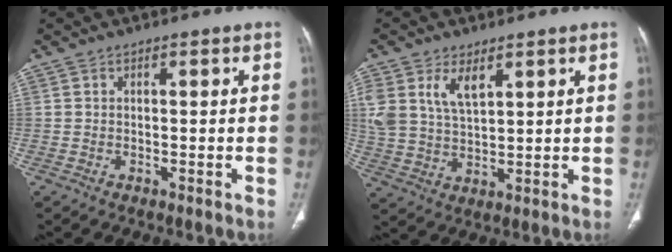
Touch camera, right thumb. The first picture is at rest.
{"total": 9.2, "force": [4.5, 5.0, 6.3], "torque": [-0.121, -0.010, 0.099]}